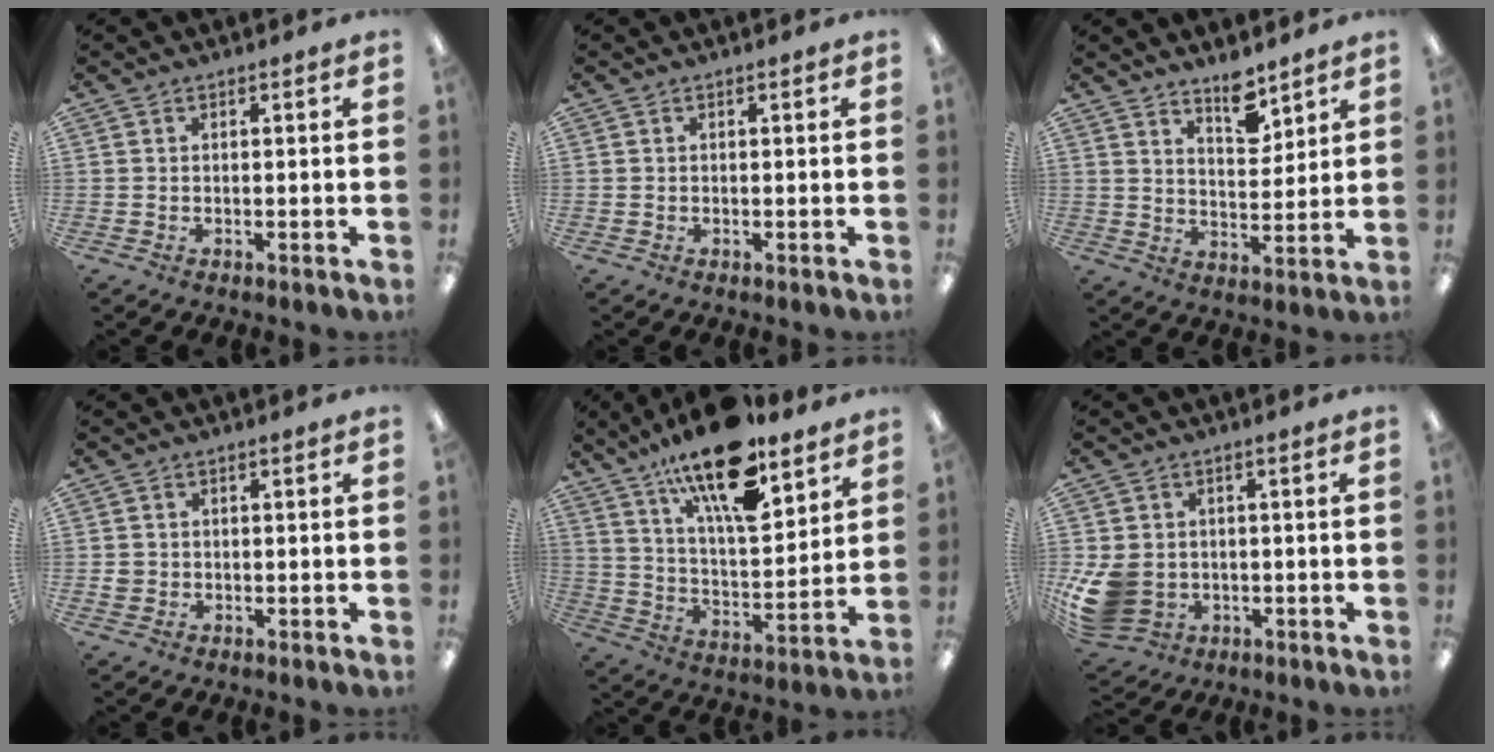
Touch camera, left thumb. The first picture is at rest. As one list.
[{"total": 0.0}, {"total": 8.0, "force": [6.3, 3.1, 3.9], "torque": [-0.043, -0.046, 0.107]}, {"total": 1.8, "force": [-0.4, 1.7, 0.5], "torque": [-0.011, 0.002, -0.008]}, {"total": 20.4, "force": [14.2, 6.7, 13.0], "torque": [-0.215, -0.083, 0.237]}, {"total": 9.7, "force": [-1.9, 8.0, 5.1], "torque": [-0.124, 0.009, -0.029]}]